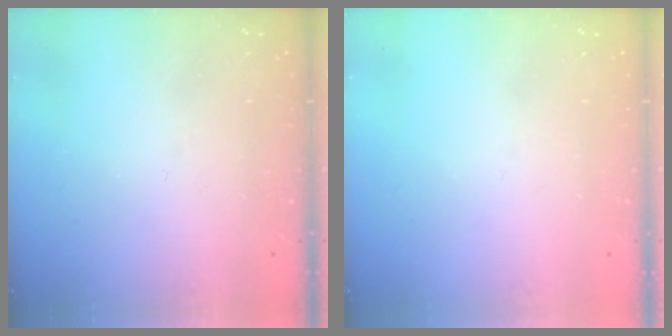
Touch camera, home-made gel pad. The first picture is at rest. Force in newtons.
{"total": 0.0}